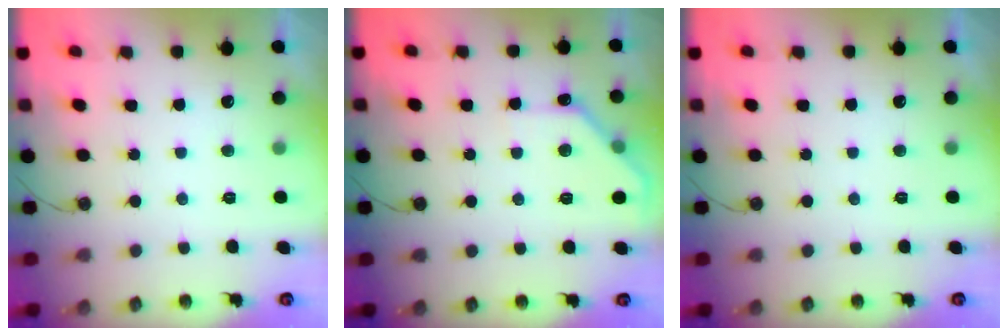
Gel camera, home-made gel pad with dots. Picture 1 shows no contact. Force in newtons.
{"total": 9.0, "press": 9.0, "slide": 0.5}
{"total": 0.0}